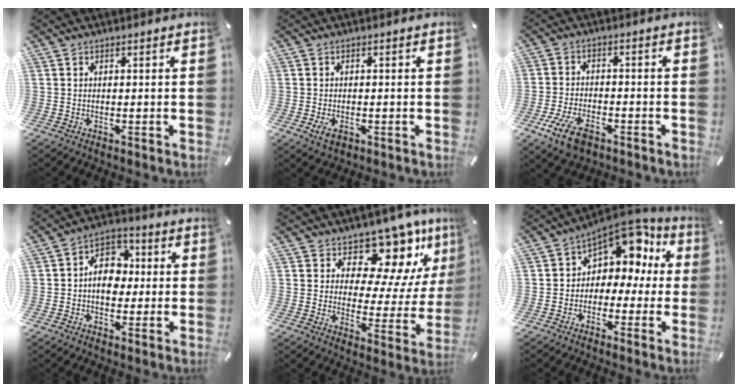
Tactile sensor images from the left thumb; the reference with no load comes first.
{"total": 3.0, "force": [-1.2, 1.9, 2.0], "torque": [-0.048, -0.001, -0.023]}
{"total": 8.8, "force": [-4.7, 4.9, 5.6], "torque": [-0.129, 0.010, -0.088]}
{"total": 8.7, "force": [-0.7, 7.0, 5.1], "torque": [-0.092, 0.018, -0.013]}
{"total": 13.1, "force": [10.3, 6.6, 4.8], "torque": [-0.060, -0.111, 0.173]}
{"total": 11.2, "force": [5.8, 8.0, 5.2], "torque": [-0.073, -0.047, 0.103]}